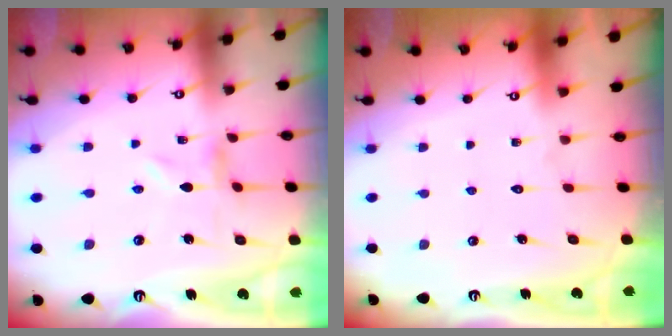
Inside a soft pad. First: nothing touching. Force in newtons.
{"total": 1.6, "press": 1.6, "slide": 0.1}